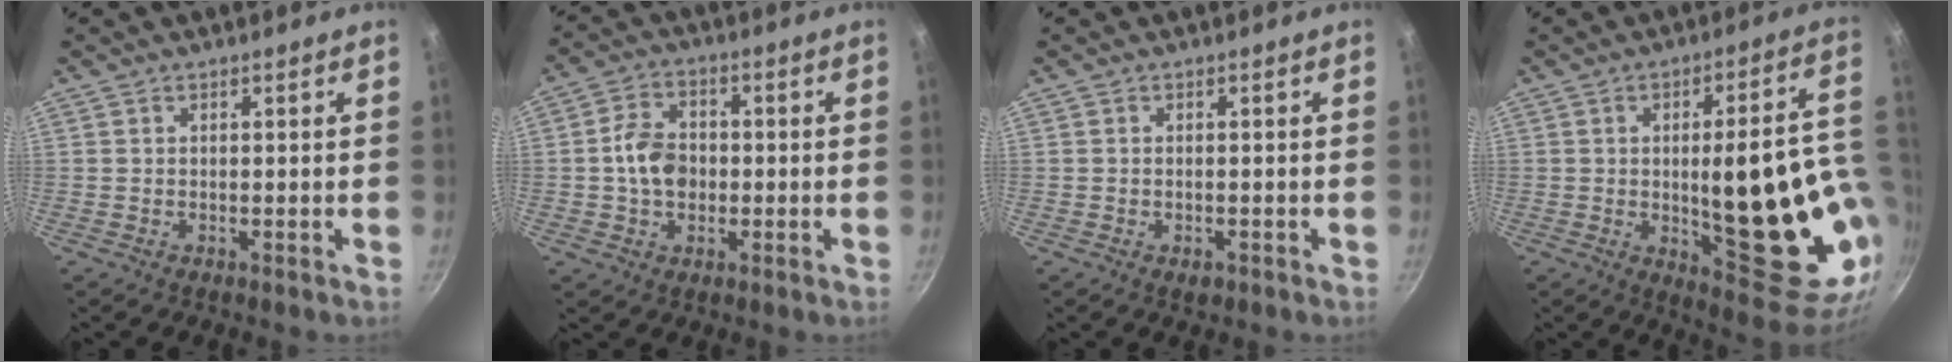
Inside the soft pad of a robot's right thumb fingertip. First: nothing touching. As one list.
[{"total": 7.8, "force": [-0.6, 5.8, 5.1], "torque": [-0.075, 0.018, -0.019]}, {"total": 1.5, "force": [-0.7, 0.9, 1.0], "torque": [-0.016, 0.001, -0.009]}, {"total": 26.0, "force": [-2.6, 9.0, 24.3], "torque": [-0.286, -0.010, -0.015]}]